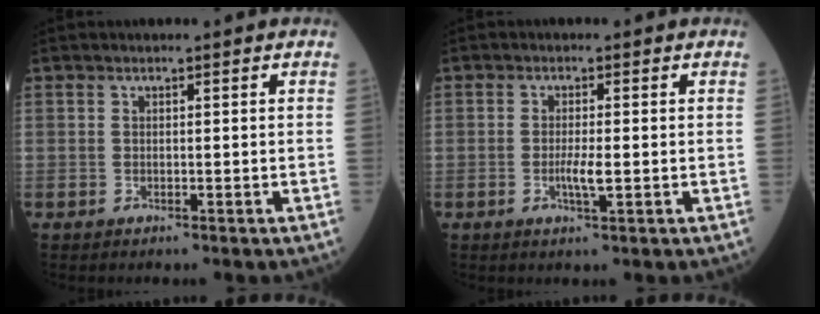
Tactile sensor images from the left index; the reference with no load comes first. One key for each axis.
{"total": 2.3, "fx": -0.5, "fy": 0.2, "fz": 2.2, "tx": -0.040, "ty": -0.004, "tz": -0.007}